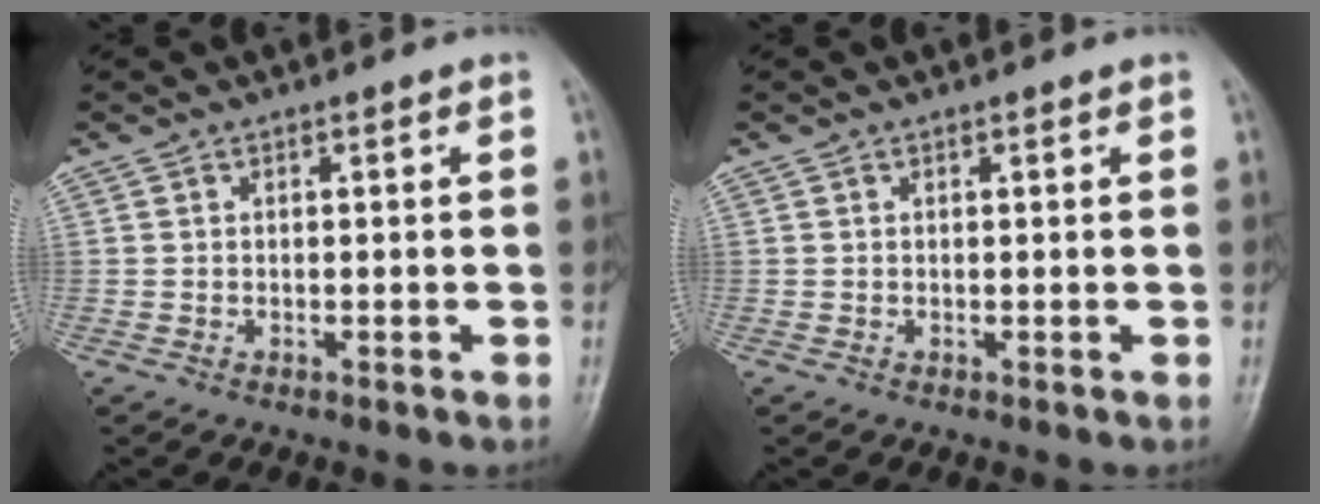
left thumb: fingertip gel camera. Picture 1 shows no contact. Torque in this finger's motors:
{"motor_torque": [-0.15, -0.06, -0.20, -0.15, -0.03]}